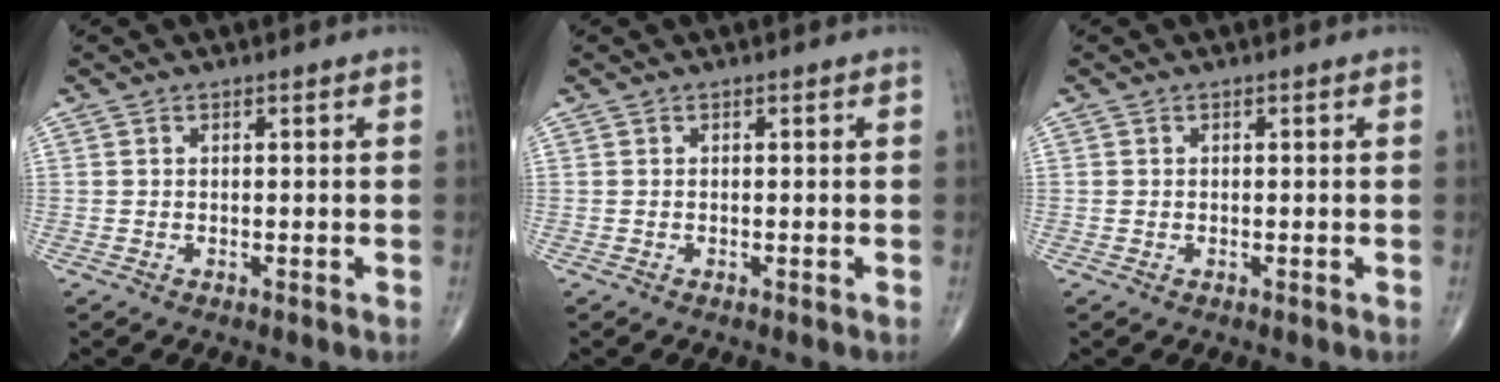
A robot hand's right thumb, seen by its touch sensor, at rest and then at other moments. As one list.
[{"total": 0.0}, {"total": 0.0}]